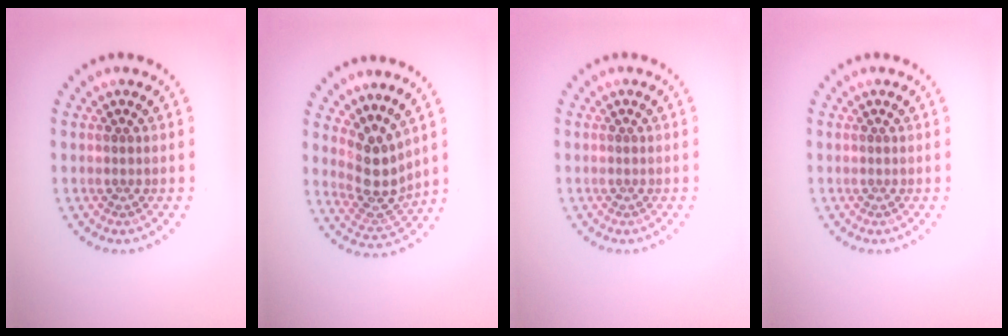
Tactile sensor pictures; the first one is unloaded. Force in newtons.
{"total": 3.9, "press": 2.9, "slide": 2.6}
{"total": 0.0}
{"total": 0.0}